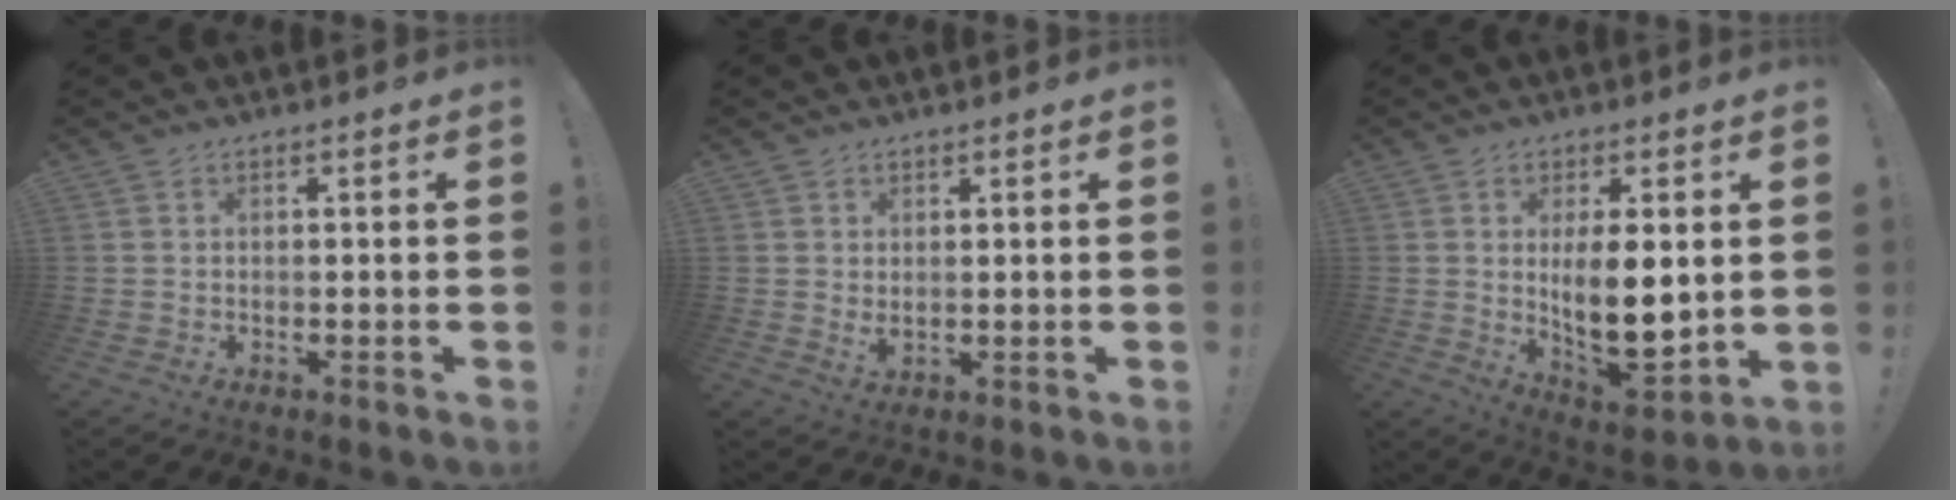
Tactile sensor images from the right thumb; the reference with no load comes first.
{"total": 2.4, "force": [1.5, 1.1, 1.4], "torque": [-0.012, -0.013, 0.027]}
{"total": 13.1, "force": [1.6, 5.3, 11.8], "torque": [-0.192, -0.031, 0.026]}